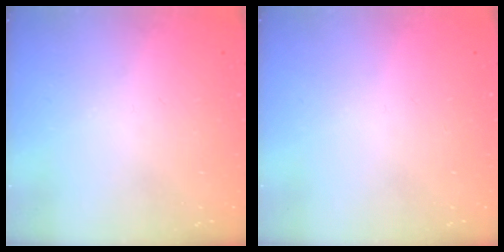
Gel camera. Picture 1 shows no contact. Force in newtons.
{"total": 0.0}